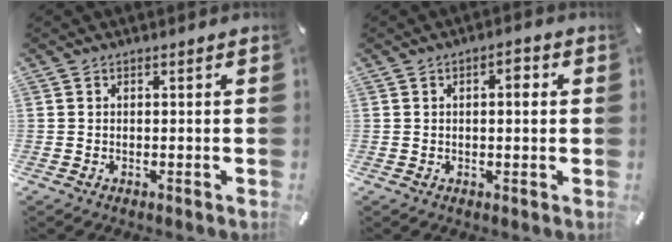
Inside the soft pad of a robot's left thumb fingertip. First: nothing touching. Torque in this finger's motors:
{"motor_torque": [-0.17, -0.24, -0.15, 0.15, 0.06]}